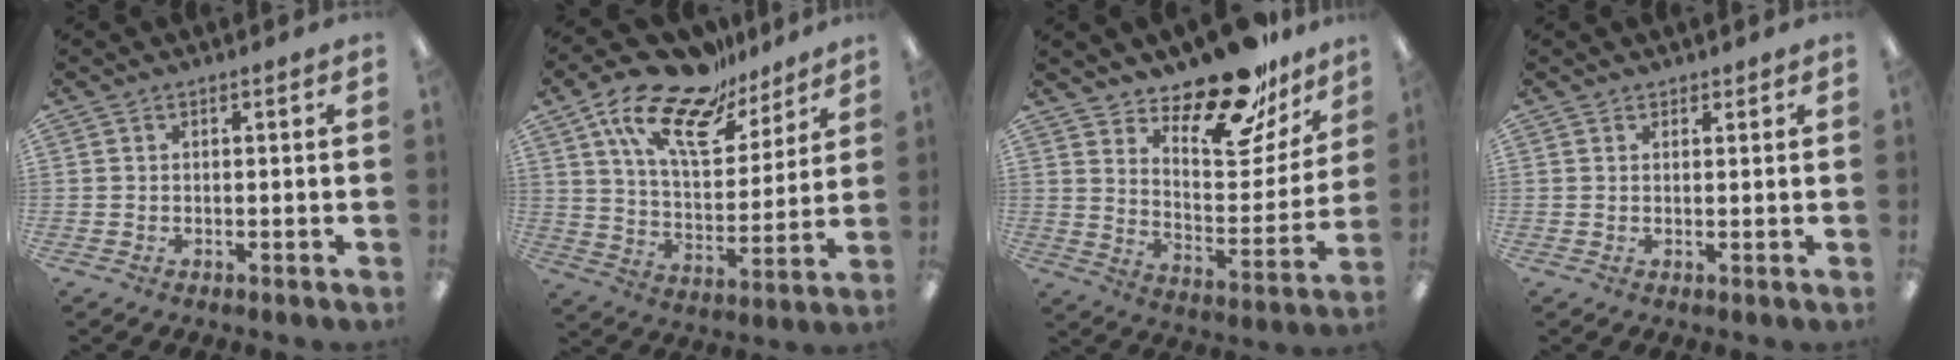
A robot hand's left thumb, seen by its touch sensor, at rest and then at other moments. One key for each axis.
{"total": 19.2, "fx": 14.0, "fy": 7.9, "fz": 10.4, "tx": -0.197, "ty": -0.081, "tz": 0.246}
{"total": 20.4, "fx": 17.0, "fy": 7.1, "fz": 8.7, "tx": -0.126, "ty": -0.122, "tz": 0.289}
{"total": 1.4, "fx": 1.1, "fy": 0.8, "fz": 0.1, "tx": -0.002, "ty": 0.000, "tz": 0.022}